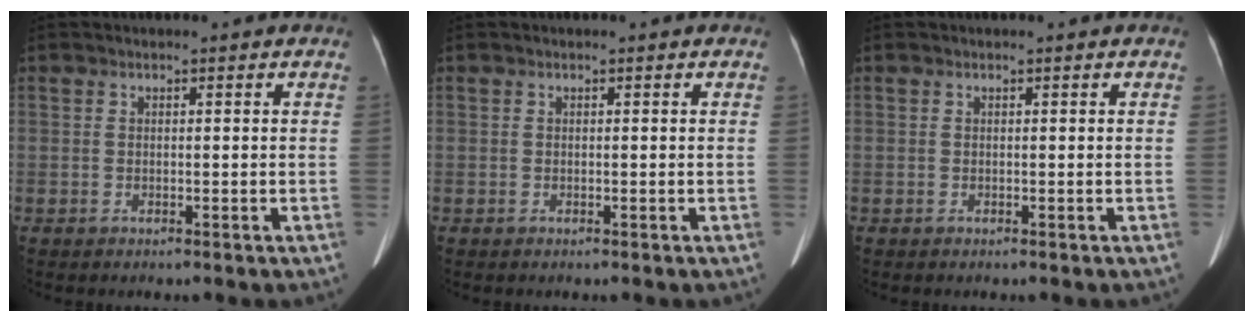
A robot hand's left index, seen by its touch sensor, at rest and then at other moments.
{"total": 0.0}
{"total": 0.0}